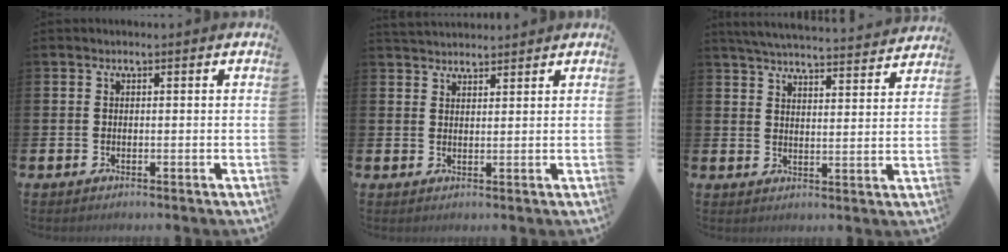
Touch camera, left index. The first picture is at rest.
{"total": 2.7, "force": [2.6, 0.6, 0.0], "torque": [0.001, -0.012, 0.048]}
{"total": 5.4, "force": [5.4, 0.3, 0.8], "torque": [-0.035, -0.041, 0.094]}